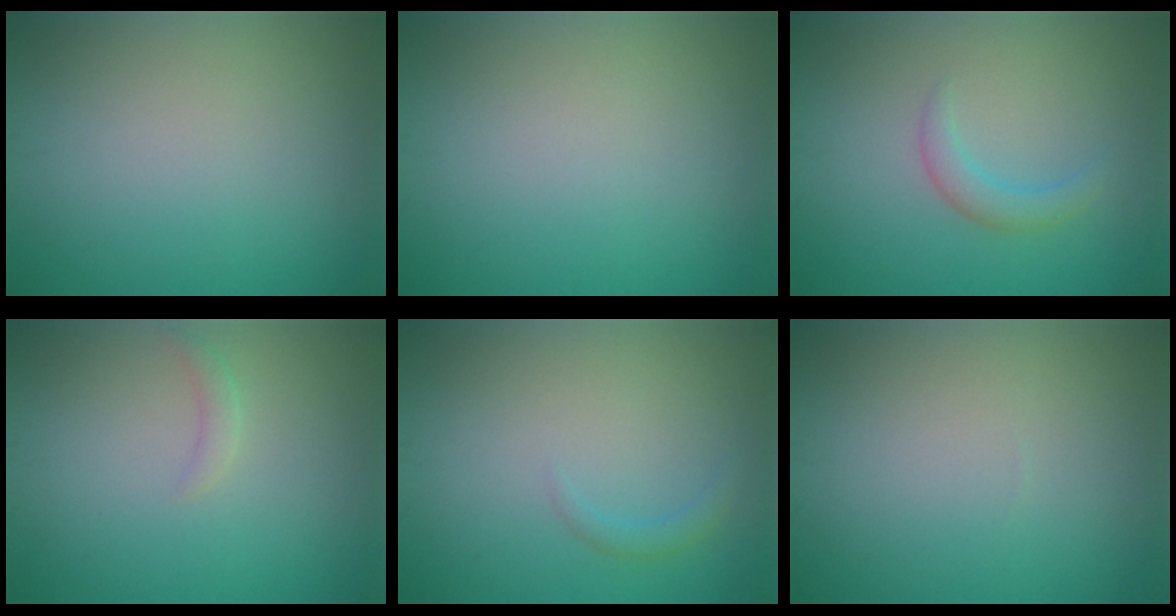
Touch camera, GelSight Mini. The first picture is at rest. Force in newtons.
{"total": 0.0}
{"total": 1.9, "press": 1.8, "slide": 0.3}
{"total": 1.0, "press": 1.0, "slide": 0.1}
{"total": 1.0, "press": 1.0, "slide": 0.1}
{"total": 0.0}